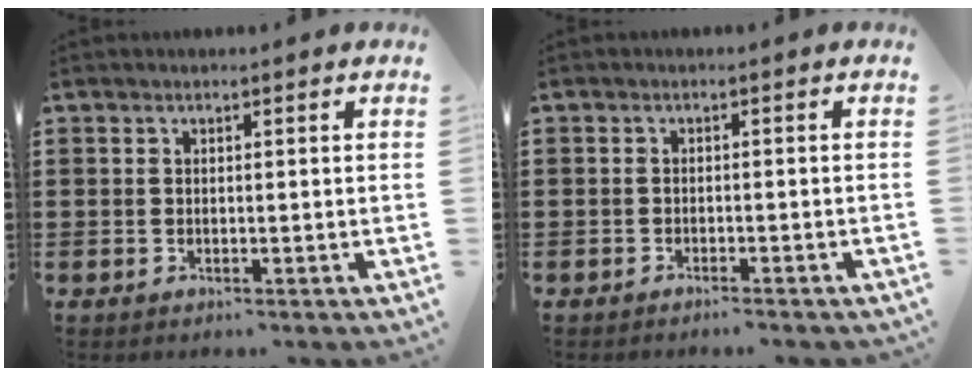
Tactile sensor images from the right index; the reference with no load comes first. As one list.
[{"total": 1.1, "force": [-1.1, 0.1, 0.2], "torque": [-0.008, 0.001, -0.022]}]